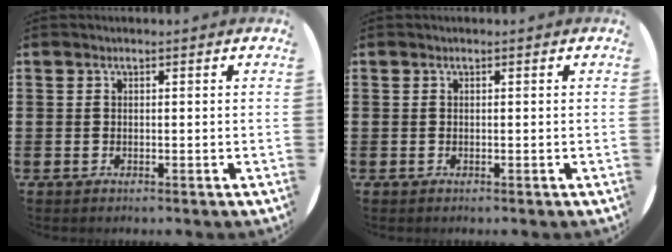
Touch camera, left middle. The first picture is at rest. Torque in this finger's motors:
{"motor_torque": [0.36, -0.50, 0.00, -0.01]}